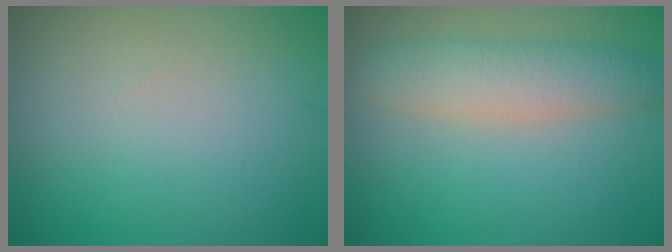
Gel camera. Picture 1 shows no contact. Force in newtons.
{"total": 4.0, "press": 4.0, "slide": 0.1}